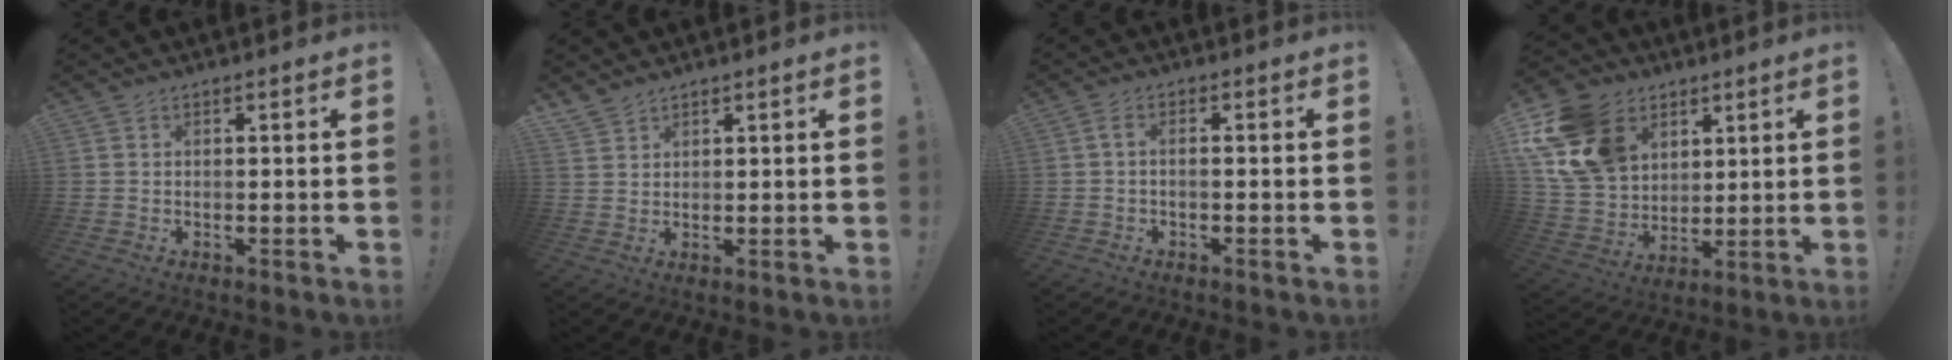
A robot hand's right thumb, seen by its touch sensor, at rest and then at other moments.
{"total": 3.3, "force": [3.0, 1.1, 0.8], "torque": [-0.014, -0.022, 0.057]}
{"total": 2.0, "force": [-0.9, 0.3, 1.7], "torque": [-0.036, 0.002, -0.018]}
{"total": 18.8, "force": [8.4, 14.2, 9.0], "torque": [-0.170, -0.034, 0.171]}